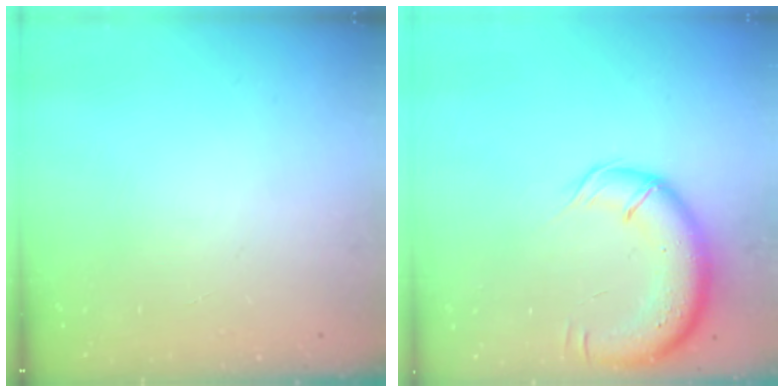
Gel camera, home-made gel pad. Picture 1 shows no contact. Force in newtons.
{"total": 15.0, "press": 14.6, "slide": 3.6}